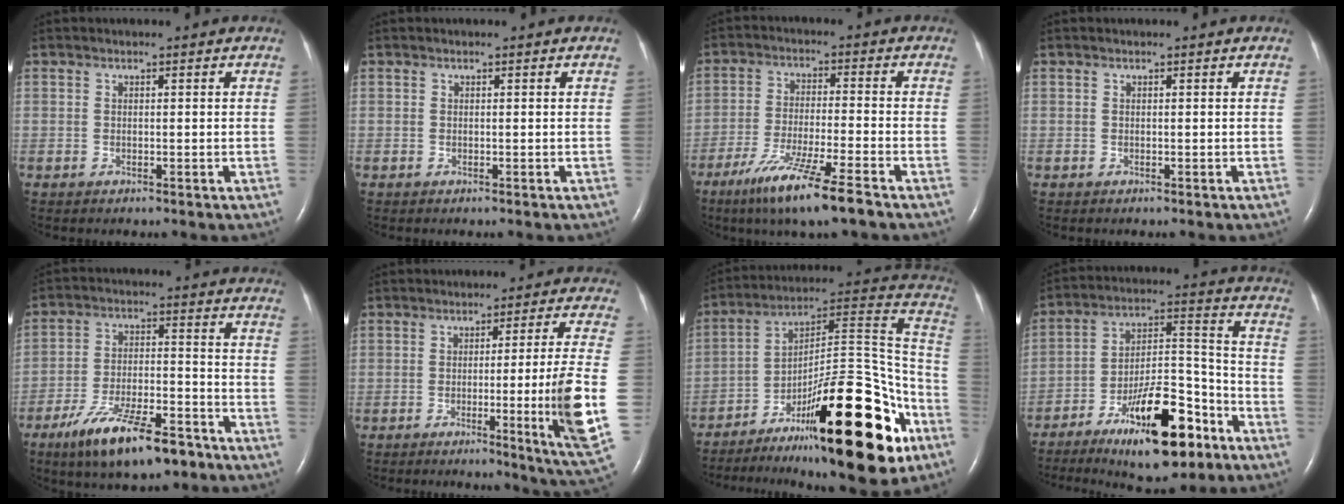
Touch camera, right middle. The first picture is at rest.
{"total": 0.0}
{"total": 11.0, "force": [-7.4, -0.3, 8.1], "torque": [-0.155, -0.035, -0.133]}
{"total": 0.0}
{"total": 13.6, "force": [-9.2, 3.7, 9.2], "torque": [-0.164, -0.010, -0.157]}
{"total": 13.0, "force": [-2.7, -2.3, 12.5], "torque": [-0.170, -0.029, -0.041]}
{"total": 30.5, "force": [-16.6, 6.7, 24.7], "torque": [-0.306, 0.018, -0.250]}
{"total": 18.2, "force": [-11.2, 4.9, 13.6], "torque": [-0.229, 0.008, -0.183]}